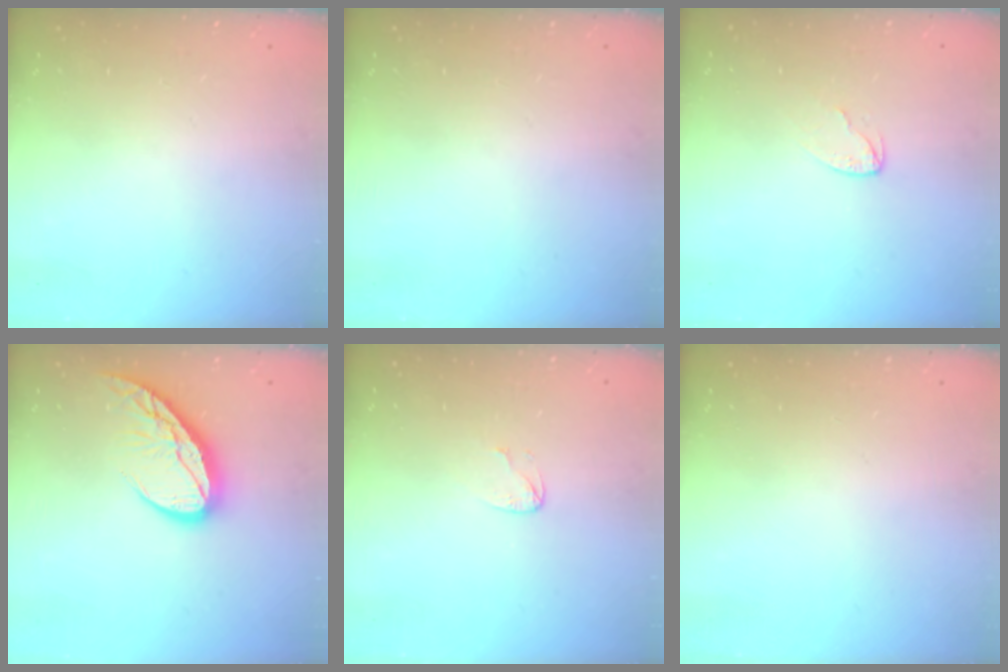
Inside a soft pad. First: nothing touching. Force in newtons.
{"total": 0.0}
{"total": 3.0, "press": 3.0, "slide": 0.3}
{"total": 11.8, "press": 11.7, "slide": 1.2}
{"total": 3.6, "press": 3.6, "slide": 0.3}
{"total": 0.0}